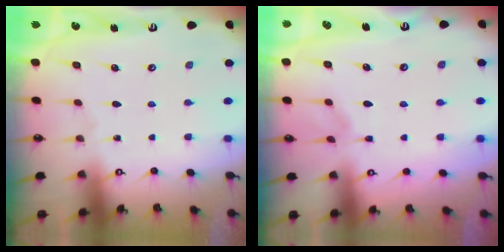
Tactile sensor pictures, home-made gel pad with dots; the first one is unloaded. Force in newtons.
{"total": 3.8, "press": 3.8, "slide": 0.3}